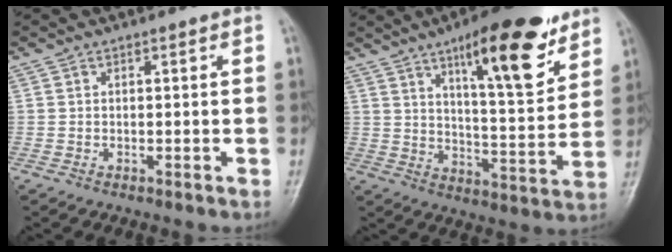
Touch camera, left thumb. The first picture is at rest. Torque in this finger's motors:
{"motor_torque": [1.07, 1.11, 1.61, -1.16, 0.14]}